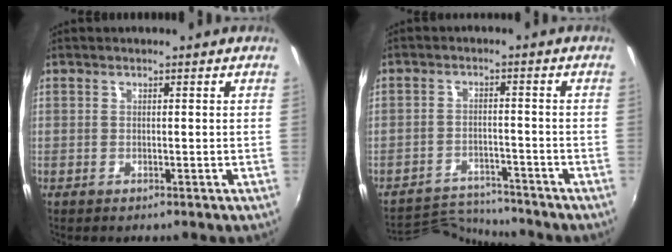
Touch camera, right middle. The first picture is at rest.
{"total": 8.2, "force": [-8.1, 0.5, 0.4], "torque": [-0.032, 0.010, -0.136]}